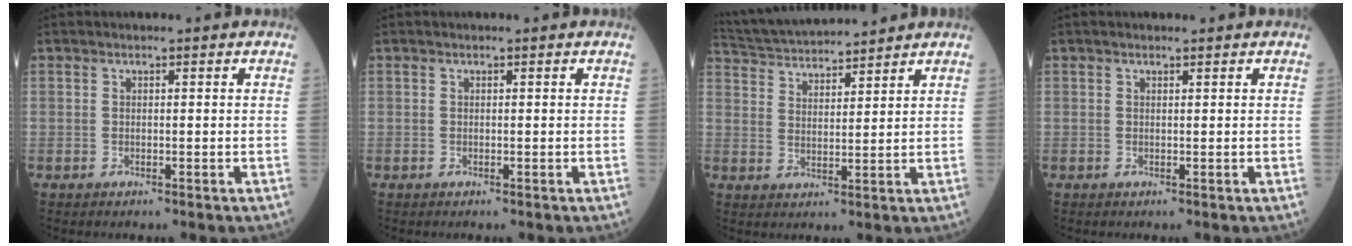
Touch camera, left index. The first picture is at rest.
{"total": 0.0}
{"total": 11.6, "force": [11.1, 0.9, 3.4], "torque": [-0.077, 0.024, 0.192]}
{"total": 0.6, "force": [0.5, 0.2, 0.3], "torque": [-0.008, 0.005, 0.006]}